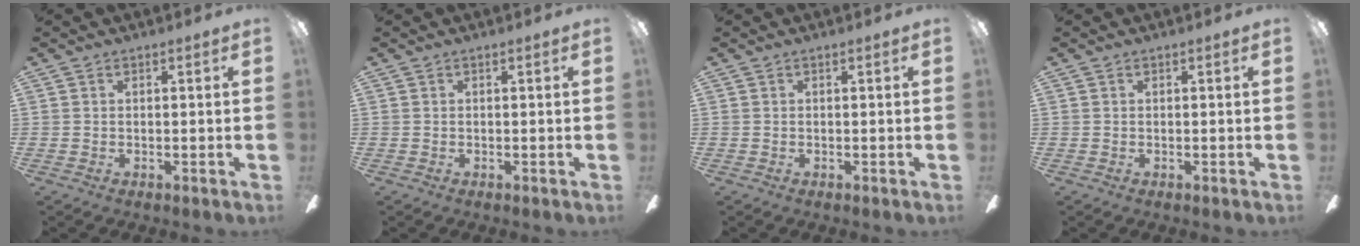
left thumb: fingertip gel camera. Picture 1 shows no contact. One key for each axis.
{"total": 0.0}
{"total": 0.0}
{"total": 0.0}